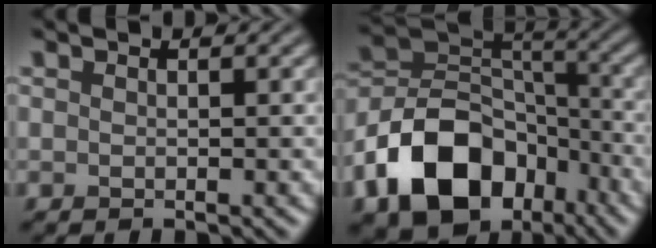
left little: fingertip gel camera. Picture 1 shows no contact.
{"total": 11.9, "force": [-6.3, 7.9, 6.3], "torque": [-0.119, 0.000, -0.124]}